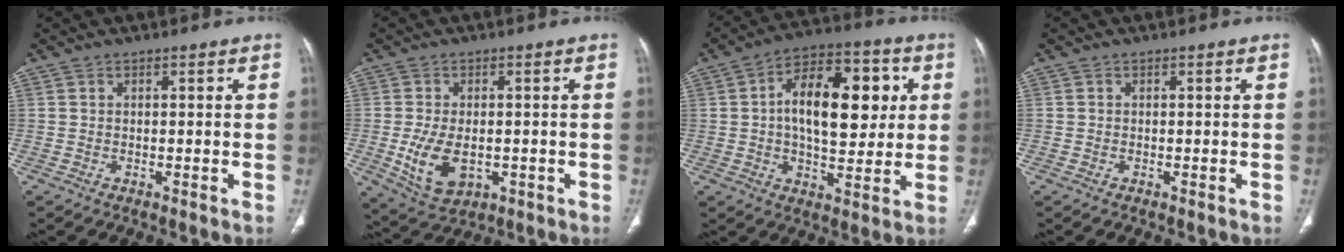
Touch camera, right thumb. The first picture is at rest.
{"total": 9.0, "force": [-1.7, 5.5, 7.0], "torque": [-0.126, -0.006, -0.014]}
{"total": 18.0, "force": [3.0, 9.6, 15.0], "torque": [-0.203, 0.015, 0.042]}
{"total": 0.0}